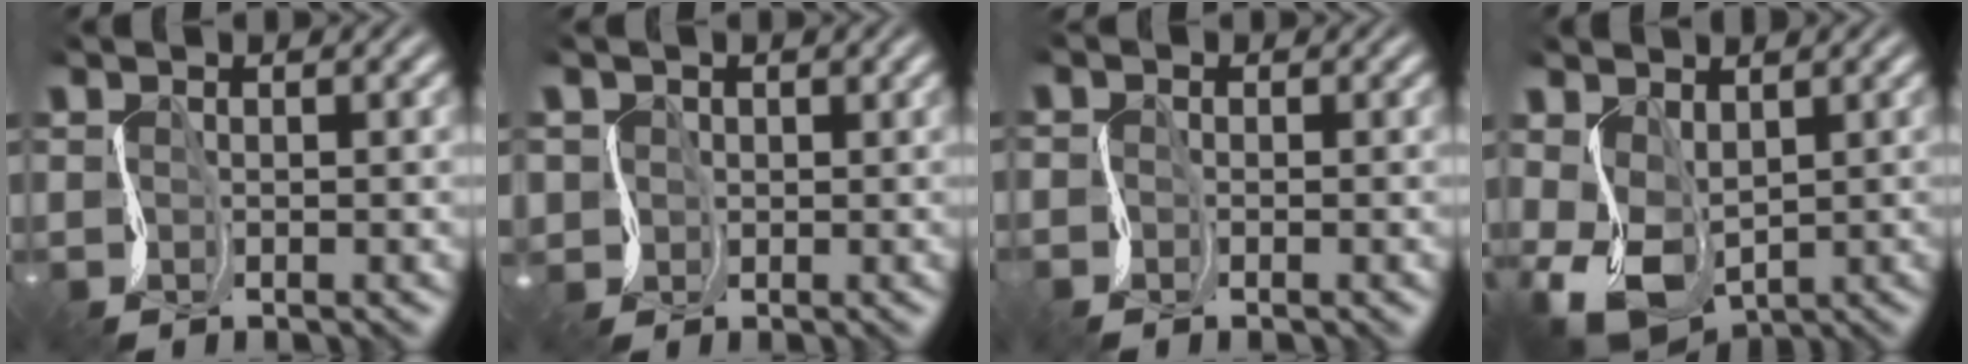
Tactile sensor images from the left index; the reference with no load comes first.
{"total": 1.5, "force": [-0.1, 1.3, -0.8], "torque": [-0.001, -0.001, 0.005]}
{"total": 1.8, "force": [-1.5, -0.1, -1.0], "torque": [0.010, -0.003, -0.022]}
{"total": 5.2, "force": [-0.8, 3.7, 3.6], "torque": [-0.110, -0.014, -0.003]}